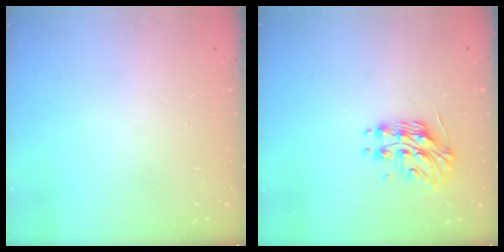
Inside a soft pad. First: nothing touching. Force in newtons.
{"total": 11.0, "press": 11.0, "slide": 0.9}